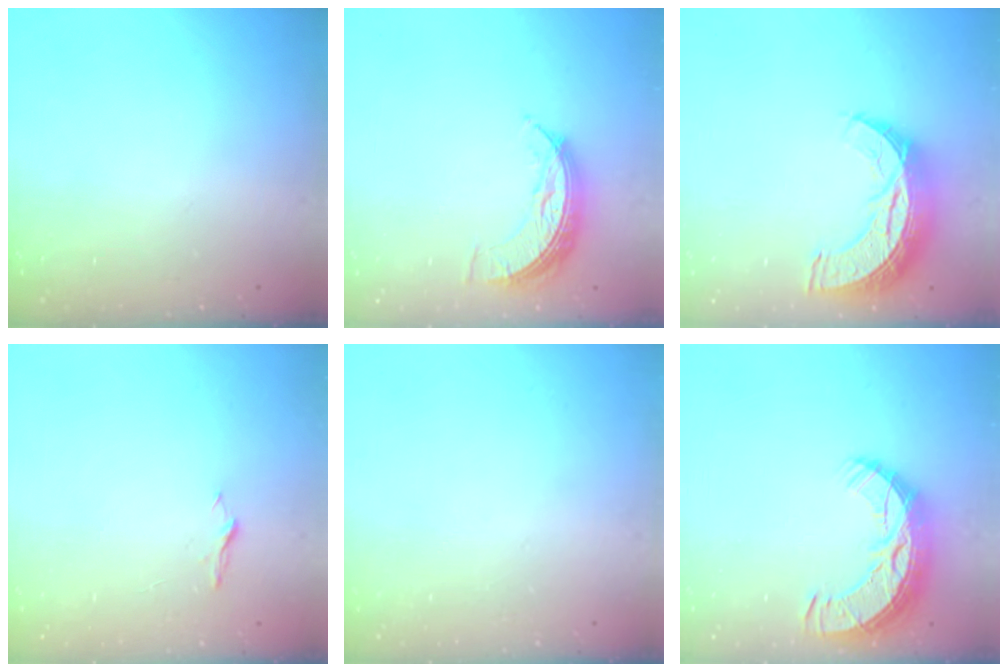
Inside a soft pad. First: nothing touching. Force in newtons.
{"total": 7.8, "press": 7.8, "slide": 0.3}
{"total": 12.7, "press": 12.7, "slide": 0.8}
{"total": 3.7, "press": 3.7, "slide": 0.5}
{"total": 0.0}
{"total": 11.1, "press": 11.0, "slide": 0.8}